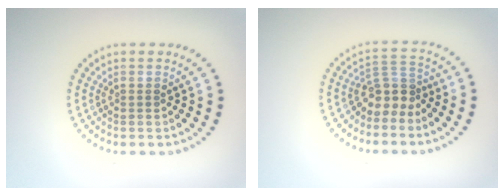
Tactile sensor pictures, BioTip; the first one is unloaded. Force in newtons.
{"total": 2.9, "press": 2.1, "slide": 2.0}